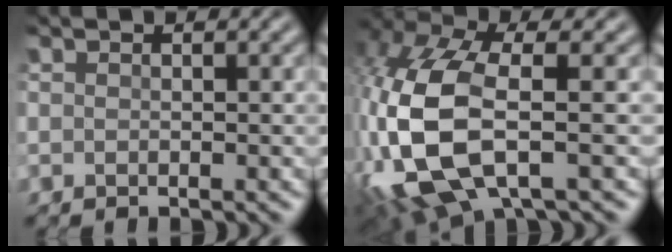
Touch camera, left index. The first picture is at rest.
{"total": 10.9, "force": [-1.3, 5.2, 9.5], "torque": [-0.241, -0.001, -0.031]}